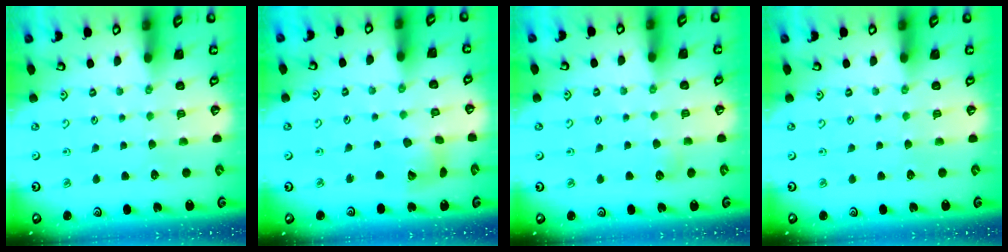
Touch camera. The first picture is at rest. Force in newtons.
{"total": 8.3, "press": 8.2, "slide": 1.2}
{"total": 4.9, "press": 4.8, "slide": 0.6}
{"total": 0.0}